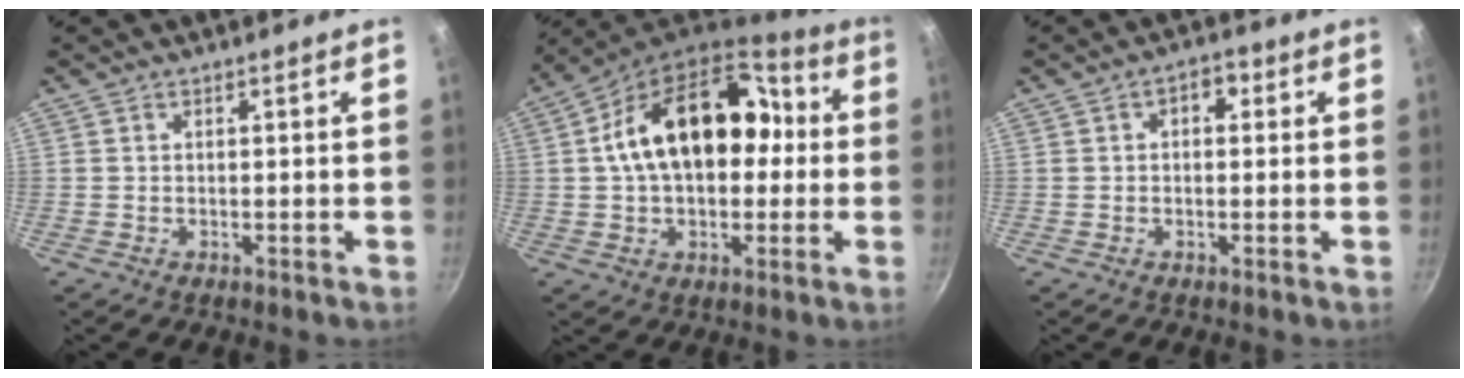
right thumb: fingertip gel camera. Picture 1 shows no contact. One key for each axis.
{"total": 21.6, "fx": 2.1, "fy": 14.1, "fz": 16.2, "tx": -0.238, "ty": 0.044, "tz": 0.019}
{"total": 3.3, "fx": 0.7, "fy": 2.2, "fz": 2.3, "tx": -0.016, "ty": 0.008, "tz": 0.003}